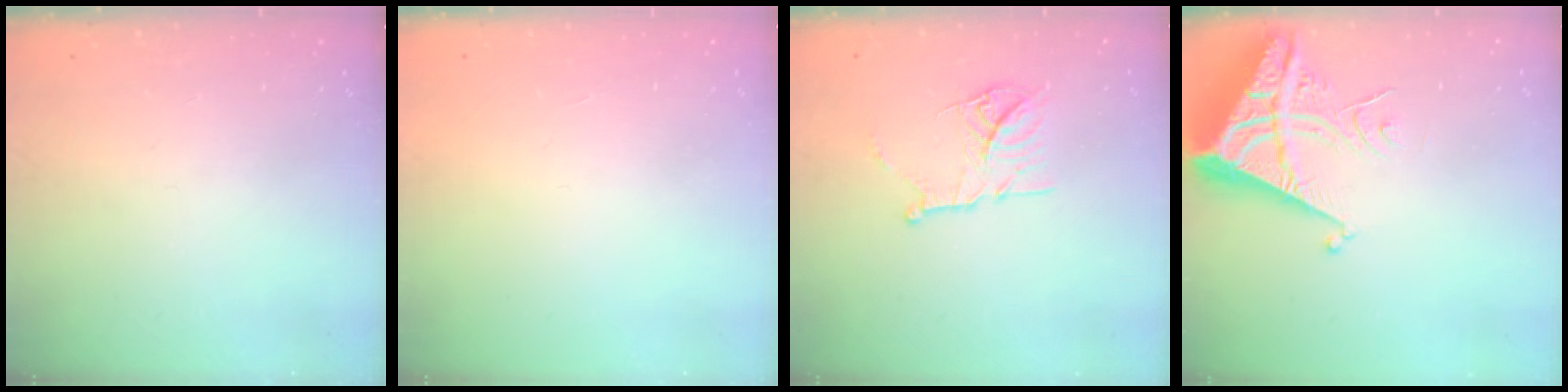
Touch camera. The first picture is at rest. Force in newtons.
{"total": 1.7, "press": 1.6, "slide": 0.1}
{"total": 11.7, "press": 11.6, "slide": 1.0}
{"total": 8.3, "press": 8.2, "slide": 1.0}